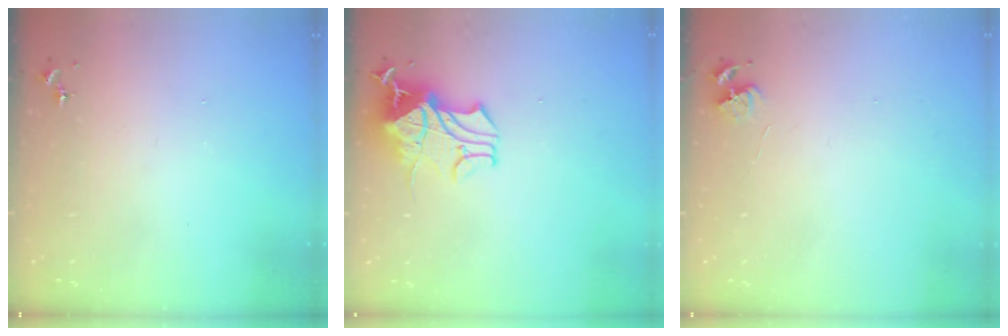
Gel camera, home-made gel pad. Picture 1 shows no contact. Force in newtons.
{"total": 18.0, "press": 18.0, "slide": 0.2}
{"total": 4.5, "press": 4.4, "slide": 0.6}